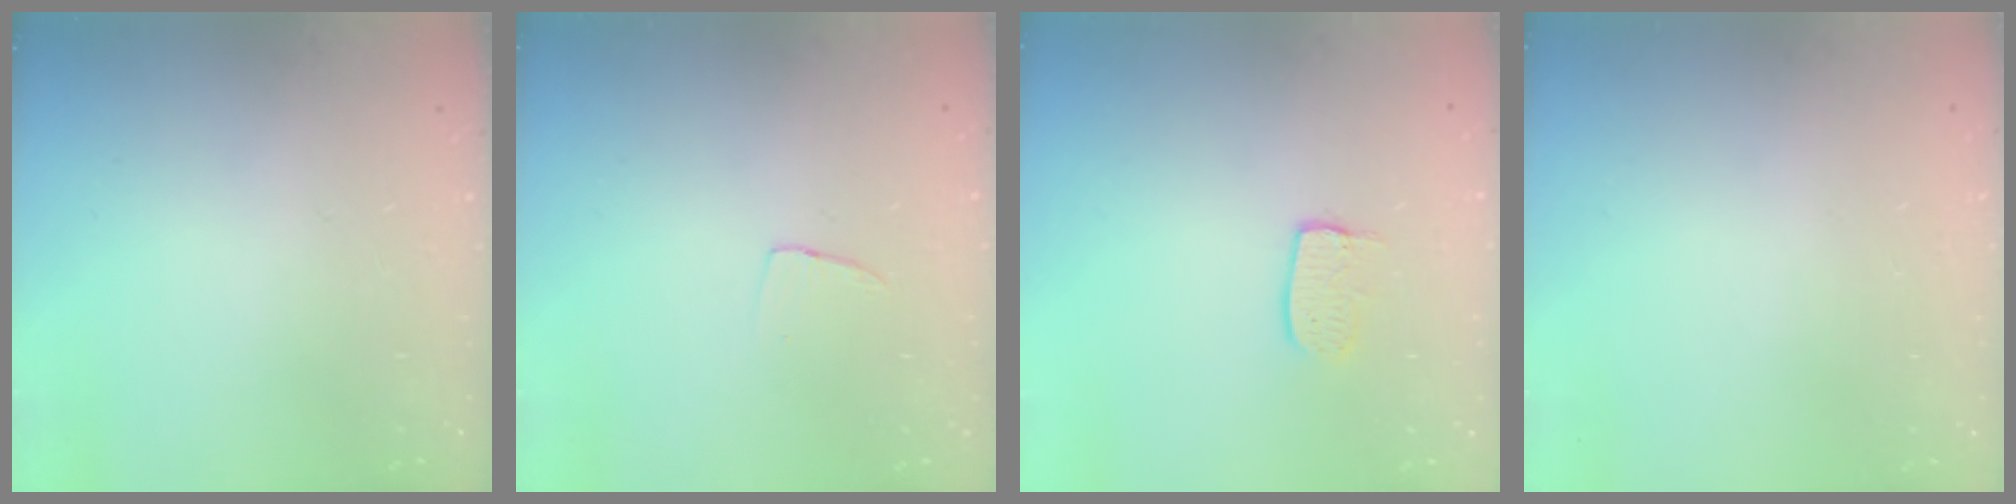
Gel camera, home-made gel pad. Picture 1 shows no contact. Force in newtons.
{"total": 2.9, "press": 2.9, "slide": 0.1}
{"total": 6.0, "press": 6.0, "slide": 0.3}
{"total": 0.0}